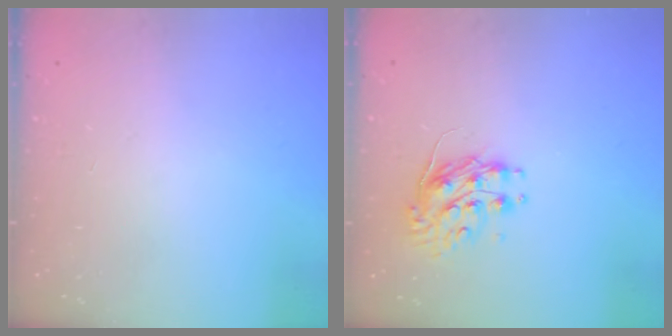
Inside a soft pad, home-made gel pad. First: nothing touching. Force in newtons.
{"total": 9.0, "press": 9.0, "slide": 0.6}